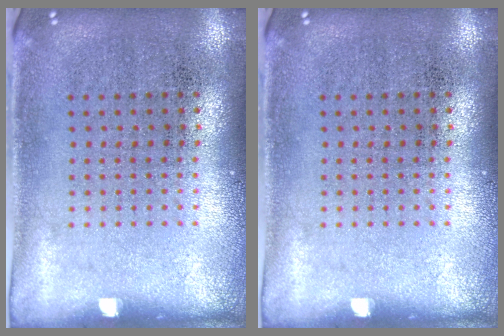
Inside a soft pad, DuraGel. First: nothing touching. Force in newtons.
{"total": 0.0}